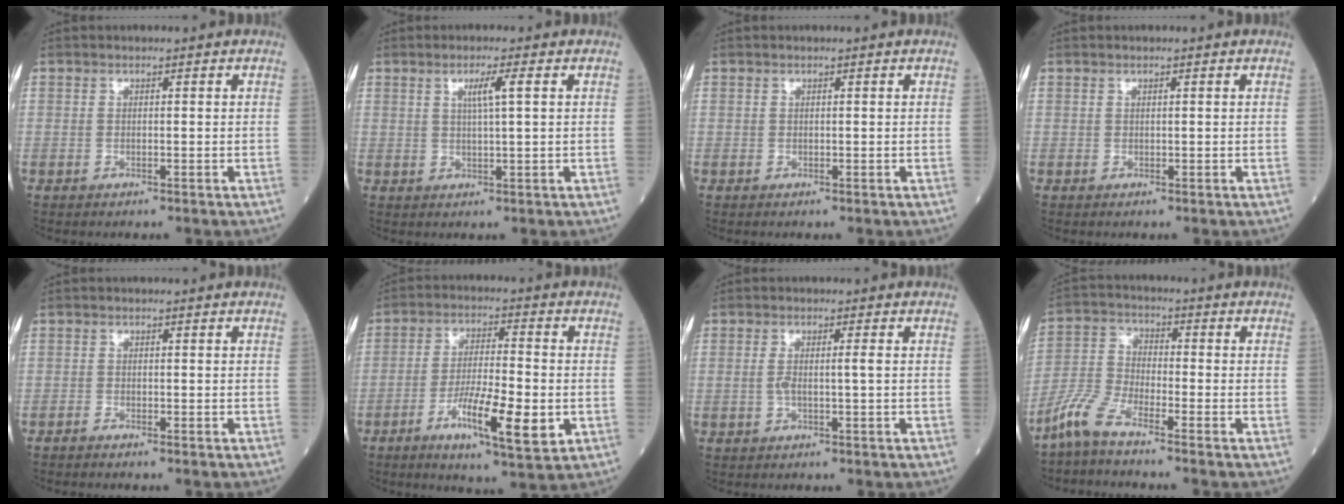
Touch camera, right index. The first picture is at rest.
{"total": 3.3, "force": [1.3, -0.2, 3.0], "torque": [-0.049, 0.000, 0.022]}
{"total": 0.0}
{"total": 0.0}
{"total": 0.6, "force": [-0.6, 0.0, 0.0], "torque": [0.001, 0.000, -0.012]}
{"total": 10.7, "force": [-3.6, 1.8, 9.9], "torque": [-0.171, -0.010, -0.062]}
{"total": 2.4, "force": [0.0, 0.2, 2.4], "torque": [-0.051, 0.002, 0.001]}
{"total": 5.8, "force": [-5.0, 0.7, 2.9], "torque": [-0.070, -0.016, -0.115]}